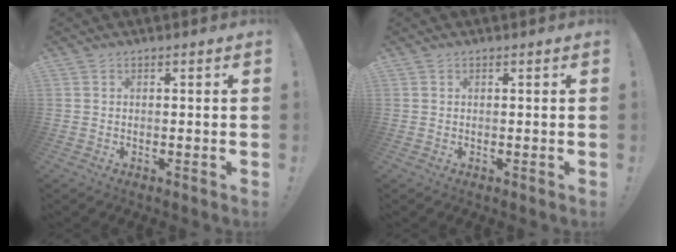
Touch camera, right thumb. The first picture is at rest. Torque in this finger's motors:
{"motor_torque": [-0.13, -0.27, -0.09, 0.18, -0.02]}